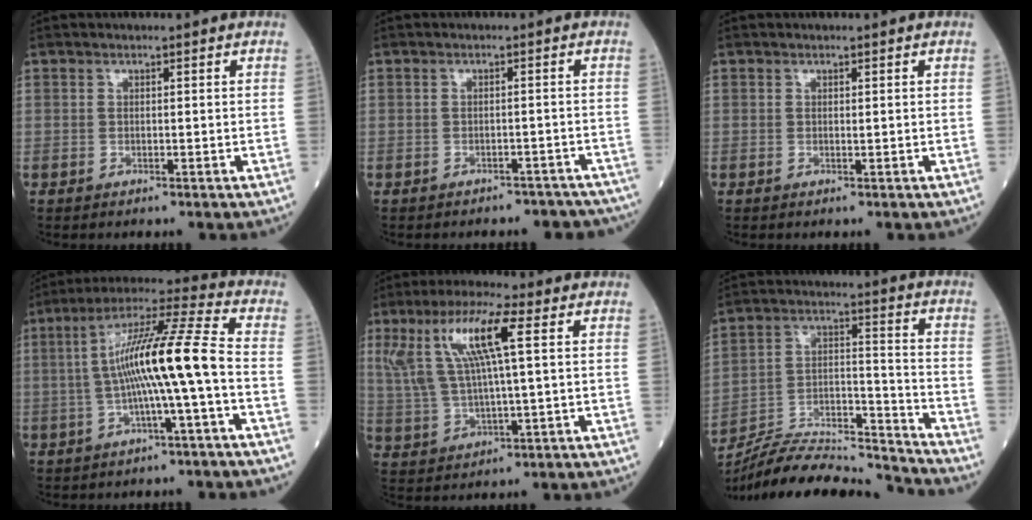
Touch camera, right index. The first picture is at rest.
{"total": 8.4, "force": [-7.6, 3.4, 1.2], "torque": [-0.004, 0.004, -0.074]}
{"total": 0.0}
{"total": 13.1, "force": [-1.2, -0.6, 13.1], "torque": [-0.234, 0.025, -0.028]}
{"total": 12.6, "force": [4.3, 1.6, 11.8], "torque": [-0.261, 0.021, 0.082]}
{"total": 21.3, "force": [-20.3, 0.8, 6.2], "torque": [-0.120, 0.025, -0.341]}